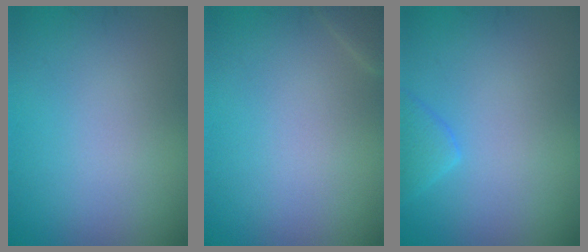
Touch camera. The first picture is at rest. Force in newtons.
{"total": 1.1, "press": 1.1, "slide": 0.1}
{"total": 1.8, "press": 1.8, "slide": 0.1}